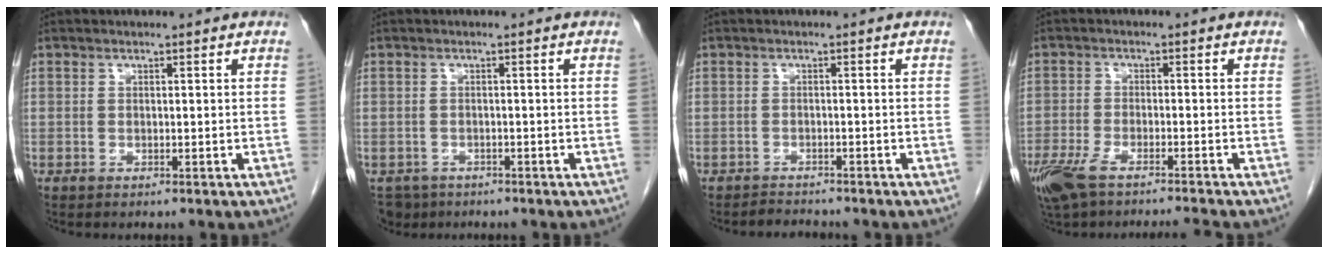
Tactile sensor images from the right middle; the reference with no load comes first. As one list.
[{"total": 3.9, "force": [-2.9, 2.6, 0.3], "torque": [-0.001, 0.000, -0.045]}, {"total": 1.8, "force": [-1.8, 0.2, -0.2], "torque": [-0.001, -0.010, -0.027]}, {"total": 9.0, "force": [-7.4, 0.7, 5.2], "torque": [-0.095, -0.015, -0.127]}]